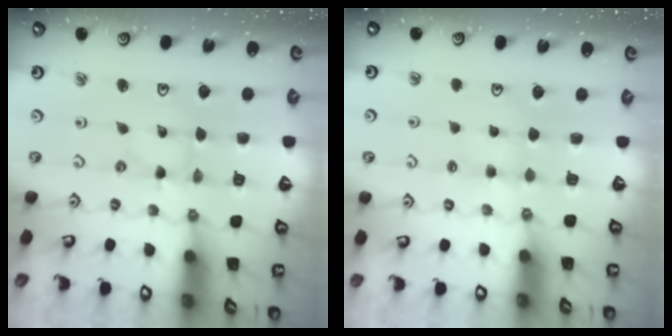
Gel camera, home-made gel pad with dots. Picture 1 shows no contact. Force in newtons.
{"total": 1.6, "press": 1.5, "slide": 0.4}